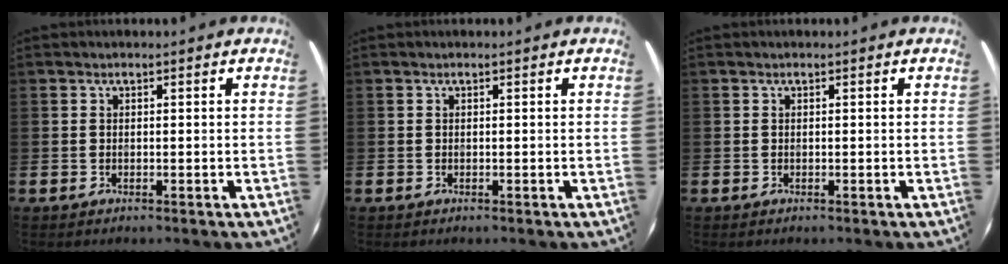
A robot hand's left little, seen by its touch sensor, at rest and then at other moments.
{"total": 0.0}
{"total": 0.0}